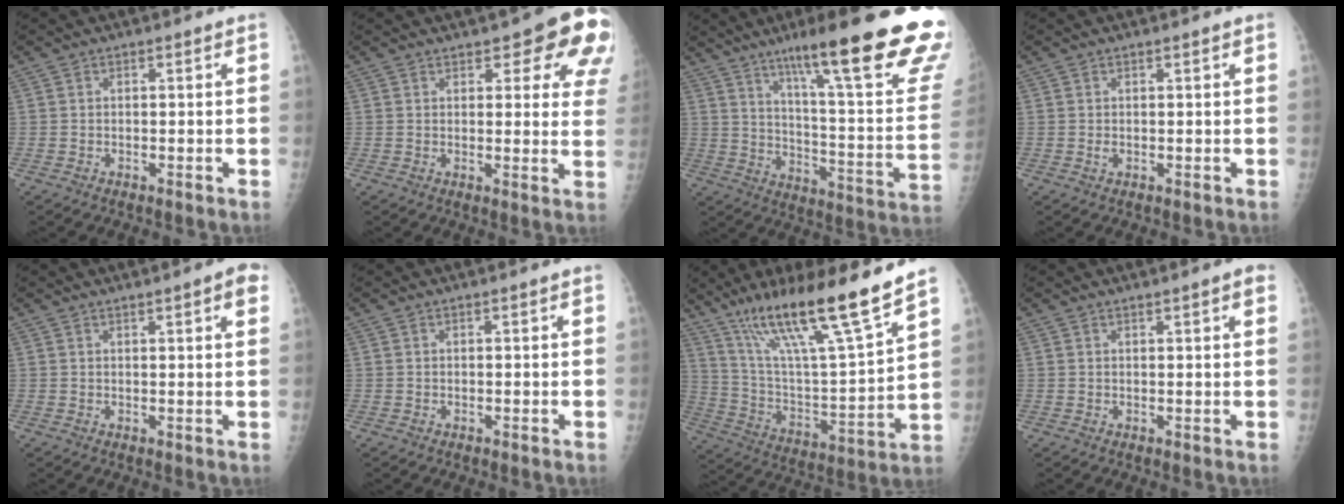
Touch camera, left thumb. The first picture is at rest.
{"total": 13.0, "force": [7.6, 5.1, 9.2], "torque": [-0.063, -0.032, 0.075]}
{"total": 31.7, "force": [20.2, 4.3, 24.1], "torque": [-0.265, -0.075, 0.290]}
{"total": 0.8, "force": [0.2, 0.4, 0.7], "torque": [-0.012, 0.002, 0.008]}
{"total": 3.9, "force": [2.2, 0.5, 3.2], "torque": [-0.035, -0.006, 0.026]}
{"total": 0.0}
{"total": 22.3, "force": [15.5, 1.7, 15.9], "torque": [-0.253, -0.064, 0.278]}
{"total": 2.5, "force": [1.5, 0.3, 2.0], "torque": [-0.027, -0.006, 0.020]}